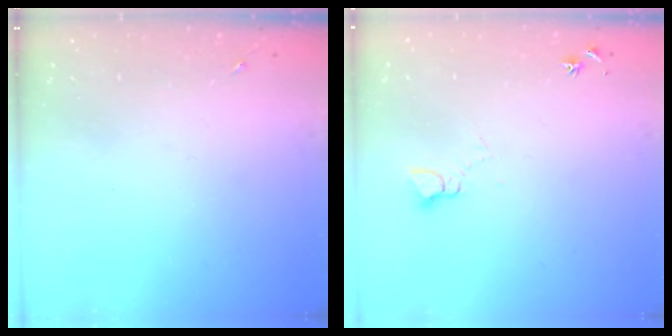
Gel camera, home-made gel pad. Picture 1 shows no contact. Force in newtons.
{"total": 4.9, "press": 4.9, "slide": 0.5}